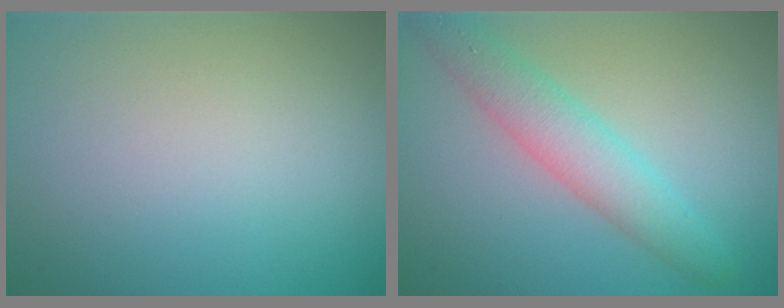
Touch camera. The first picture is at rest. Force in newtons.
{"total": 4.2, "press": 4.1, "slide": 0.2}